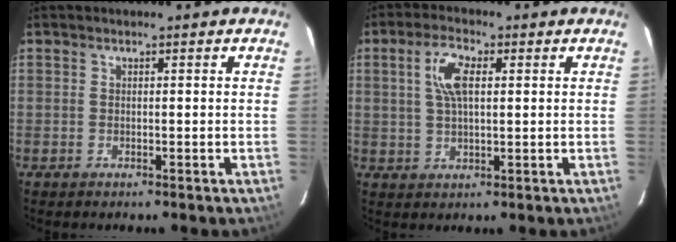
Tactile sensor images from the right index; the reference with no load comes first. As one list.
[{"total": 6.3, "force": [1.7, 2.7, 5.4], "torque": [-0.103, 0.010, 0.033]}]